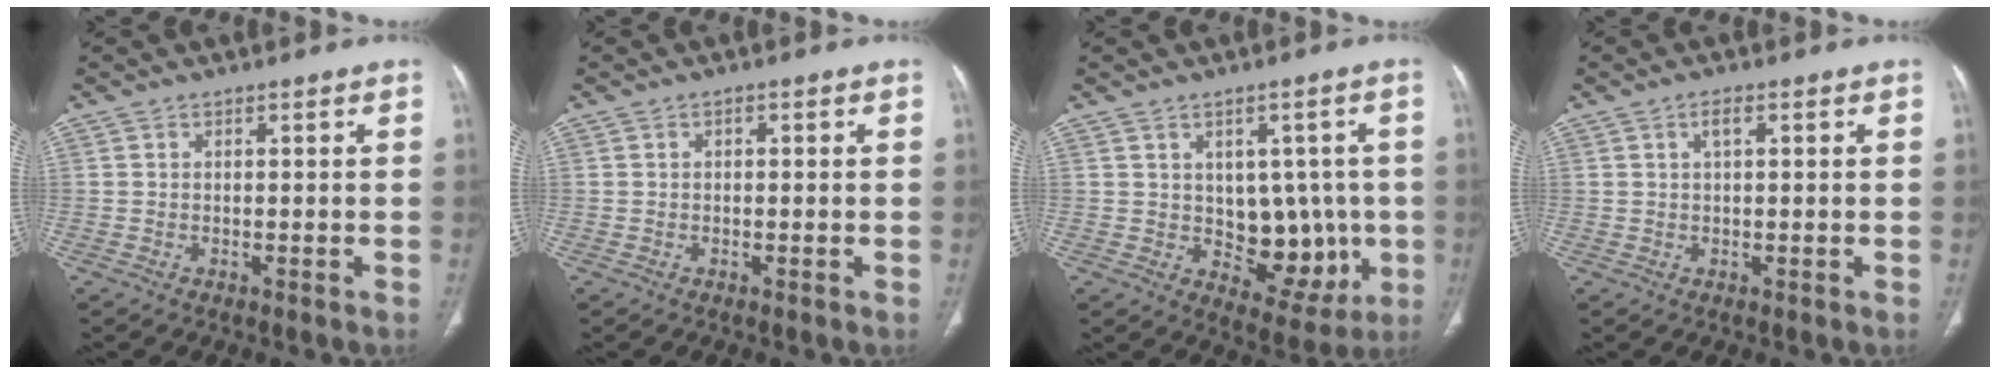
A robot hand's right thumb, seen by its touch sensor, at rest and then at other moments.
{"total": 0.7, "force": [0.2, 0.5, 0.5], "torque": [-0.006, 0.002, 0.001]}
{"total": 11.4, "force": [-0.7, 7.7, 8.4], "torque": [-0.058, -0.002, 0.009]}
{"total": 2.0, "force": [0.7, 0.8, 1.7], "torque": [-0.032, 0.003, 0.013]}